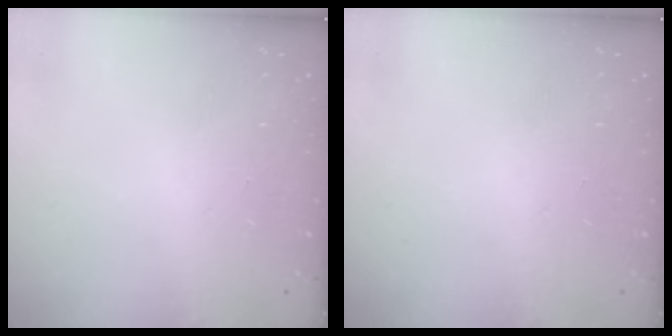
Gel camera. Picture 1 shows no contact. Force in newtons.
{"total": 0.0}